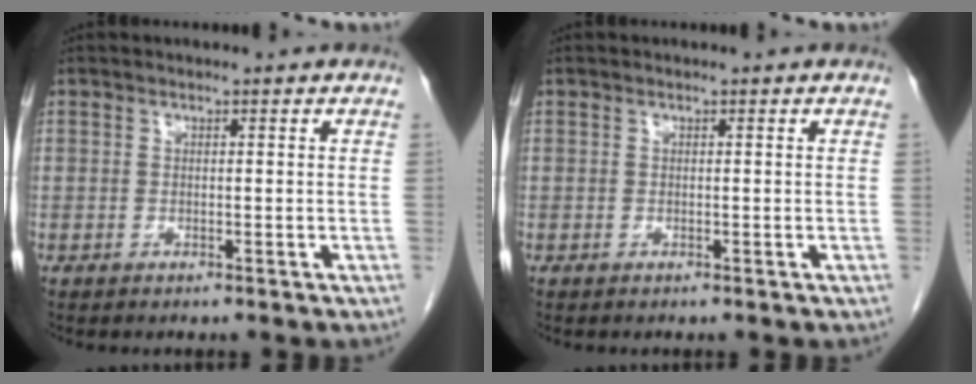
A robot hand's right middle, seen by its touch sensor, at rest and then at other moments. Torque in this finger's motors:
{"motor_torque": [0.03, 0.00, 0.02, 0.00]}